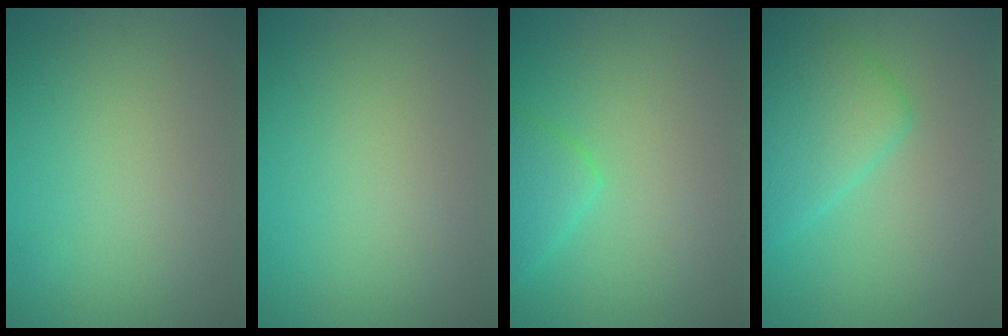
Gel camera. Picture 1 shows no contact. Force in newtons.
{"total": 0.0}
{"total": 2.8, "press": 2.8, "slide": 0.2}
{"total": 5.3, "press": 5.3, "slide": 0.1}